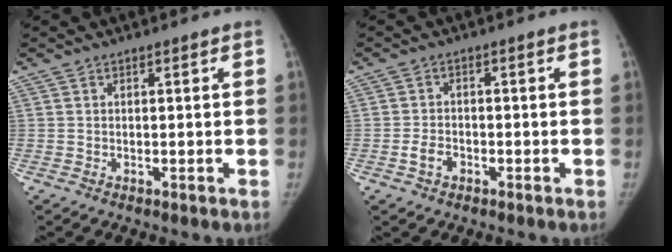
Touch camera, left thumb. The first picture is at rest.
{"total": 2.9, "force": [-1.5, 2.0, 1.6], "torque": [-0.027, 0.014, -0.026]}